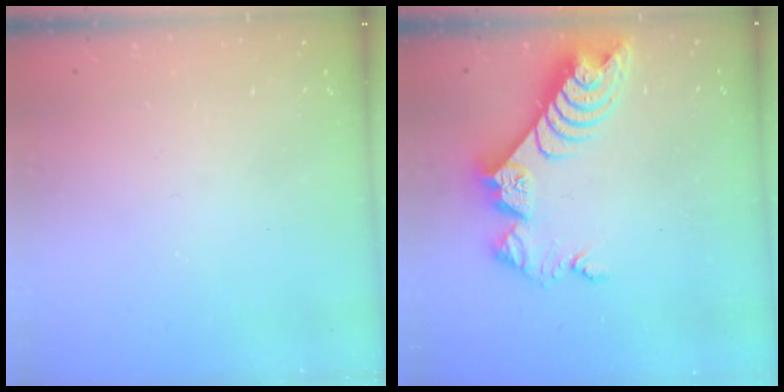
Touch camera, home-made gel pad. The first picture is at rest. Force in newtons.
{"total": 9.9, "press": 9.9, "slide": 0.8}